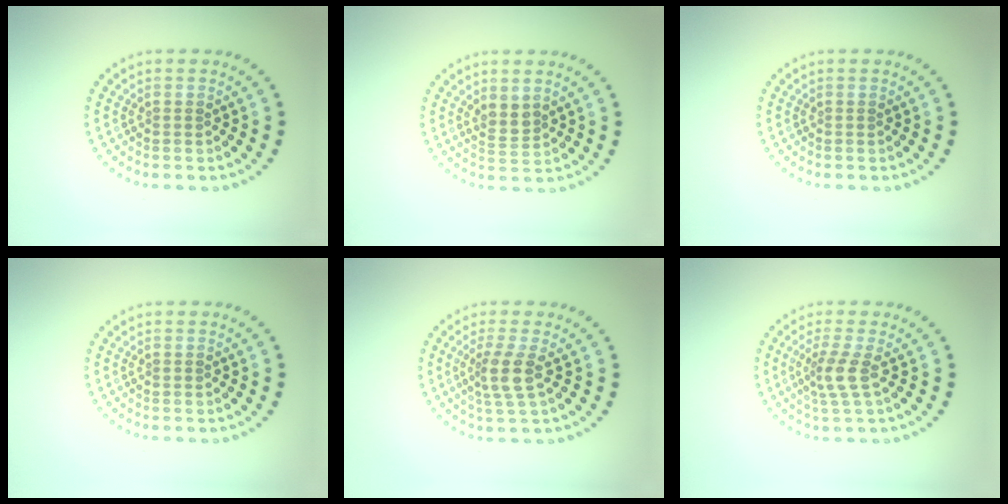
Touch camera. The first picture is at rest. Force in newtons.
{"total": 1.8, "press": 1.5, "slide": 0.9}
{"total": 0.0}
{"total": 0.0}
{"total": 2.7, "press": 2.2, "slide": 1.6}
{"total": 2.4, "press": 1.8, "slide": 1.6}